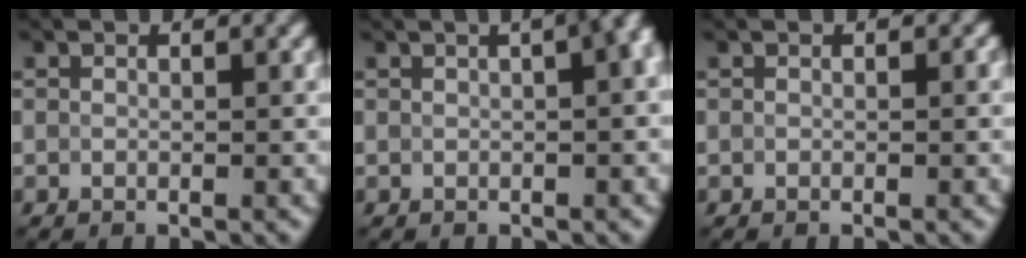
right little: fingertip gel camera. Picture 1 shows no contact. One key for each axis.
{"total": 14.1, "fx": 4.2, "fy": 7.6, "fz": 11.2, "tx": -0.023, "ty": 0.075, "tz": 0.009}
{"total": 0.0}